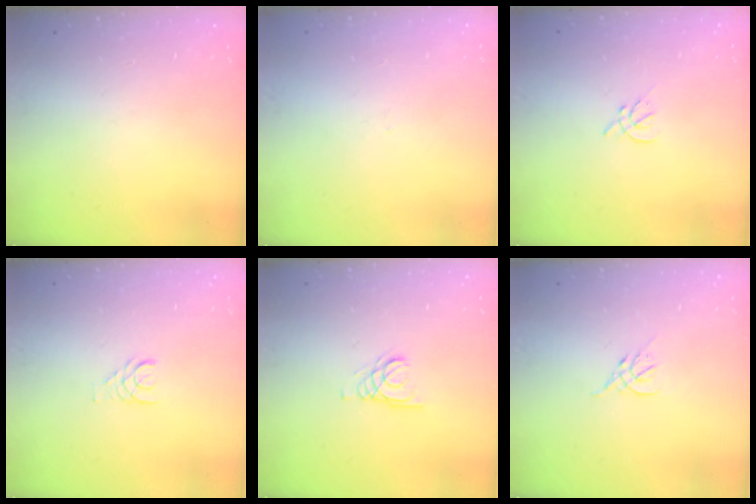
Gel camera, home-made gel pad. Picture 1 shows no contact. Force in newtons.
{"total": 0.0}
{"total": 2.2, "press": 2.1, "slide": 0.6}
{"total": 1.7, "press": 1.7, "slide": 0.2}
{"total": 1.6, "press": 1.6, "slide": 0.2}
{"total": 2.6, "press": 2.5, "slide": 0.8}